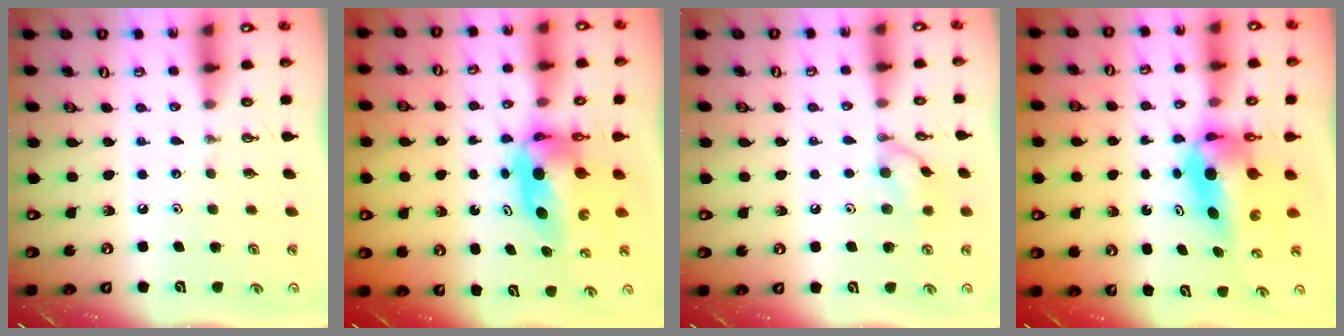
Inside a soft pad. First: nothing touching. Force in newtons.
{"total": 6.4, "press": 6.4, "slide": 0.5}
{"total": 9.6, "press": 9.6, "slide": 0.1}
{"total": 7.3, "press": 6.7, "slide": 2.8}